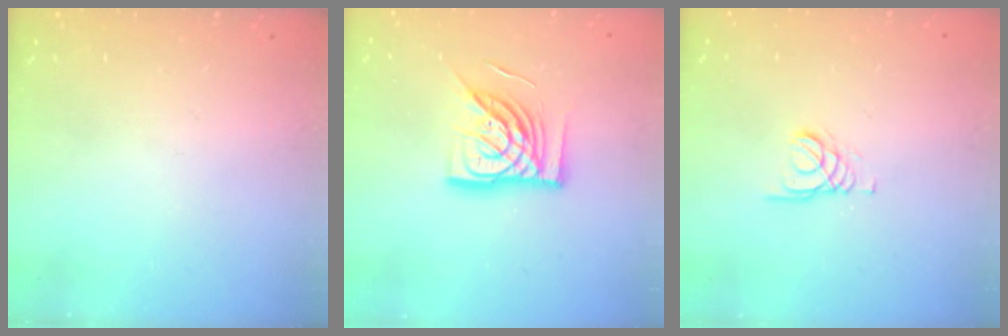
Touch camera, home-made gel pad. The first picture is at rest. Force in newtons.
{"total": 15.0, "press": 15.0, "slide": 1.4}
{"total": 1.8, "press": 1.8, "slide": 0.2}